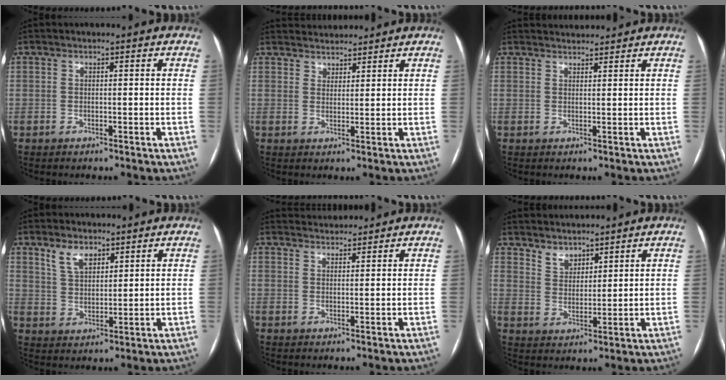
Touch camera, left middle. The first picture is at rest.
{"total": 5.2, "force": [5.0, 1.5, 0.4], "torque": [-0.004, 0.023, 0.077]}
{"total": 3.6, "force": [3.6, 0.4, 0.2], "torque": [-0.008, 0.024, 0.055]}
{"total": 5.1, "force": [3.6, 2.6, 2.4], "torque": [-0.051, 0.006, 0.074]}
{"total": 4.5, "force": [4.5, 0.4, 0.2], "torque": [-0.010, 0.026, 0.070]}
{"total": 4.2, "force": [3.5, 2.1, 1.1], "torque": [-0.023, 0.005, 0.071]}